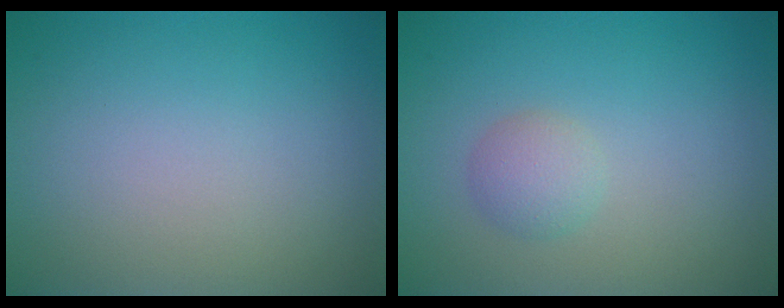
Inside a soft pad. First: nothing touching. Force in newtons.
{"total": 1.8, "press": 1.8, "slide": 0.0}